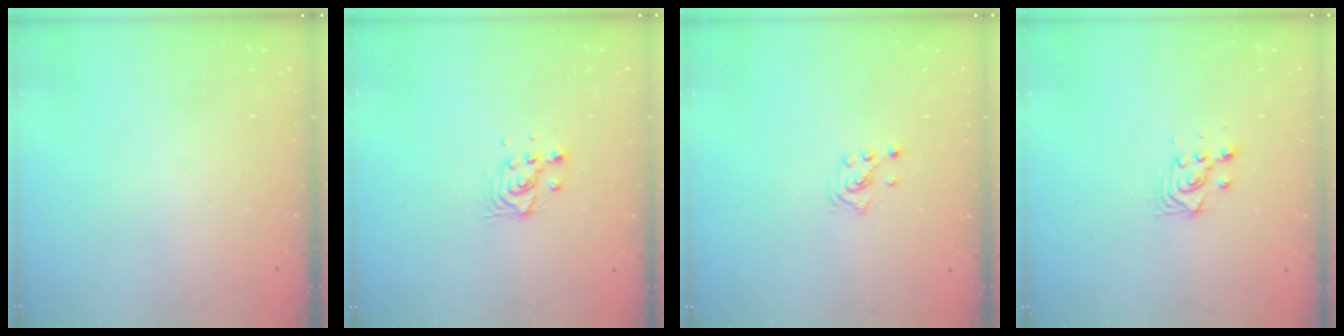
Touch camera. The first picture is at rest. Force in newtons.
{"total": 4.4, "press": 4.4, "slide": 0.3}
{"total": 1.3, "press": 1.3, "slide": 0.1}
{"total": 4.0, "press": 3.8, "slide": 1.1}